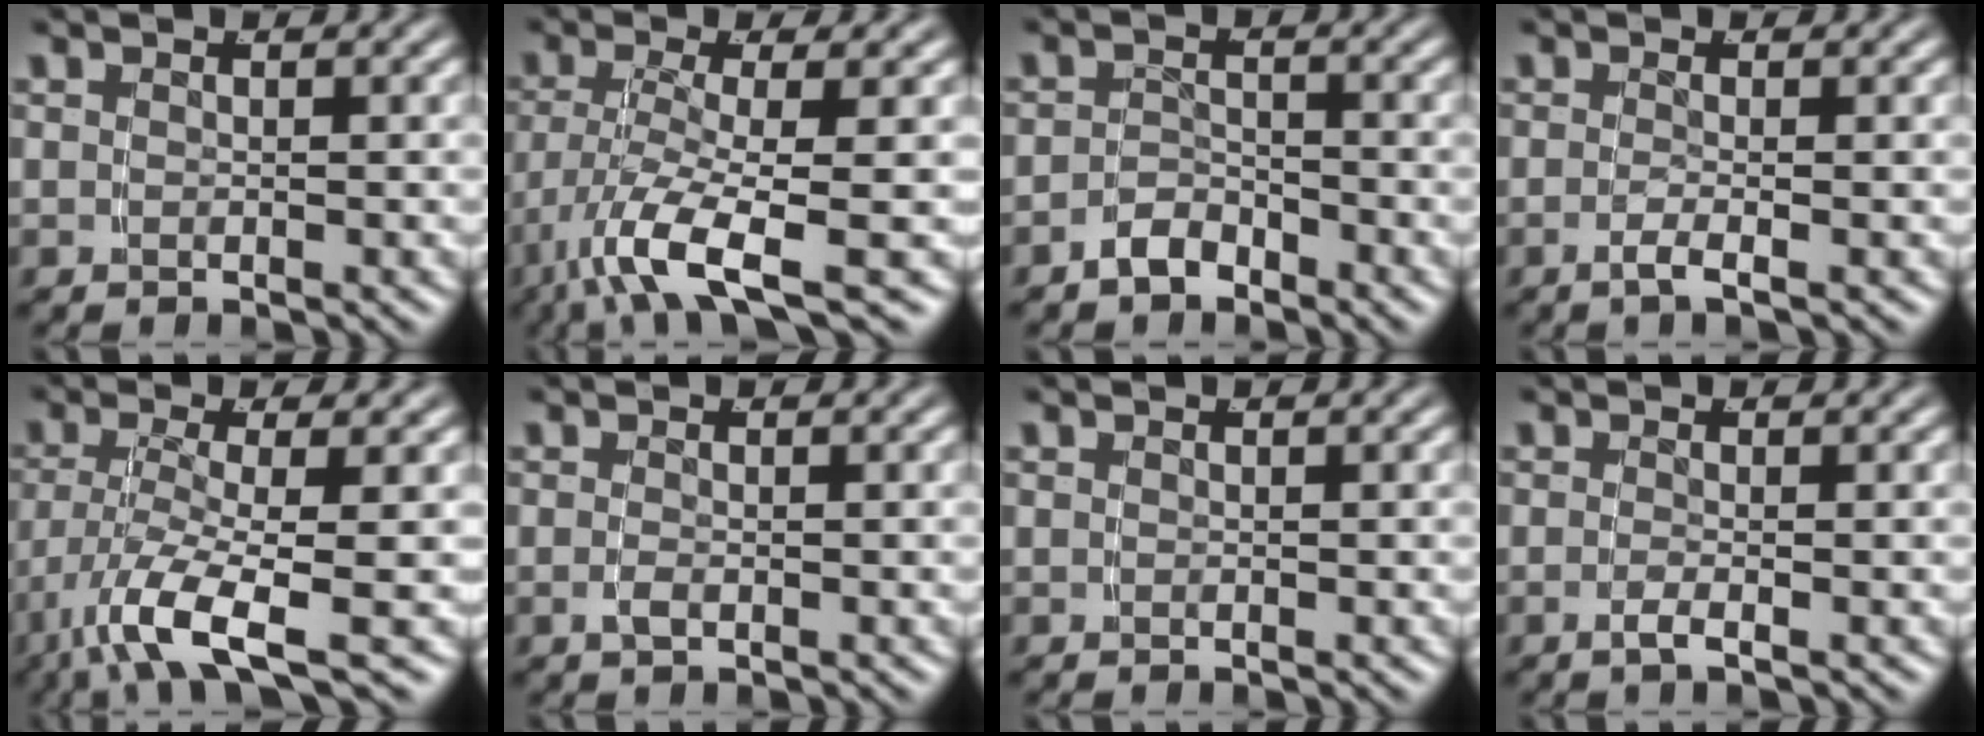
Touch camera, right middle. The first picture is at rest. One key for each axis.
{"total": 6.5, "fx": -3.5, "fy": 1.5, "fz": 5.3, "tx": -0.104, "ty": -0.029, "tz": -0.044}
{"total": 2.5, "fx": -2.2, "fy": 1.0, "fz": 0.6, "tx": -0.008, "ty": -0.002, "tz": -0.041}
{"total": 1.5, "fx": -0.9, "fy": -0.5, "fz": 1.1, "tx": -0.029, "ty": -0.006, "tz": -0.016}
{"total": 6.5, "fx": -3.6, "fy": 1.6, "fz": 5.2, "tx": -0.102, "ty": -0.030, "tz": -0.046}
{"total": 0.7, "fx": -0.4, "fy": 0.1, "fz": 0.6, "tx": -0.016, "ty": -0.002, "tz": -0.006}
{"total": 0.0}
{"total": 1.2, "fx": -0.7, "fy": -0.4, "fz": 0.9, "tx": -0.023, "ty": -0.003, "tz": -0.014}